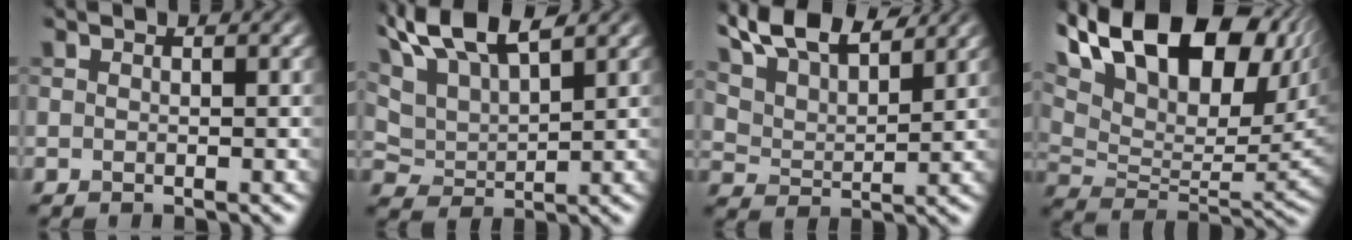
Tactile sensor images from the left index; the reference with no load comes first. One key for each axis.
{"total": 8.4, "fx": 6.0, "fy": 2.7, "fz": 5.2, "tx": -0.115, "ty": 0.017, "tz": 0.111}
{"total": 8.8, "fx": 7.0, "fy": 2.8, "fz": 4.6, "tx": -0.103, "ty": 0.014, "tz": 0.104}
{"total": 18.4, "fx": 9.7, "fy": 8.9, "fz": 12.9, "tx": -0.224, "ty": 0.048, "tz": 0.154}